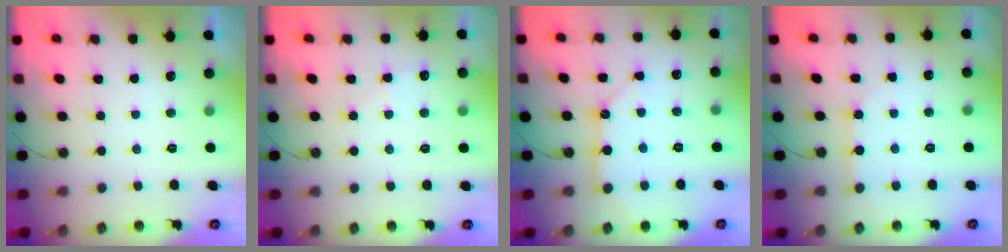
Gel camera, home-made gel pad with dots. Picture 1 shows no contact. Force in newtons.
{"total": 4.9, "press": 4.8, "slide": 0.6}
{"total": 9.9, "press": 9.9, "slide": 0.5}
{"total": 2.6, "press": 2.6, "slide": 0.4}